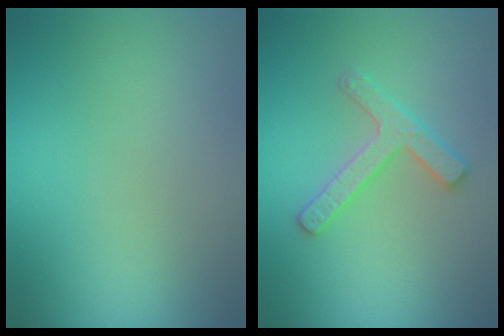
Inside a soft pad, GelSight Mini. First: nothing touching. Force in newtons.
{"total": 2.7, "press": 2.6, "slide": 0.5}